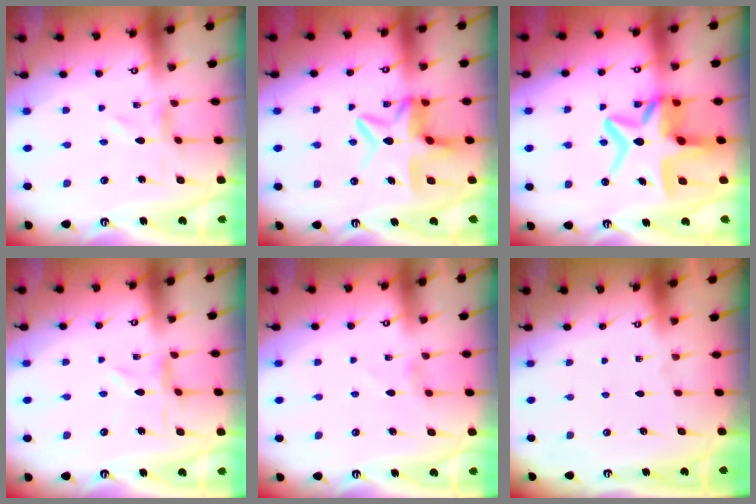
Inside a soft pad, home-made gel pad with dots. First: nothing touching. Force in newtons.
{"total": 10.9, "press": 10.9, "slide": 1.1}
{"total": 15.3, "press": 15.1, "slide": 2.7}
{"total": 1.5, "press": 1.4, "slide": 0.4}
{"total": 1.3, "press": 1.2, "slide": 0.3}
{"total": 0.0}